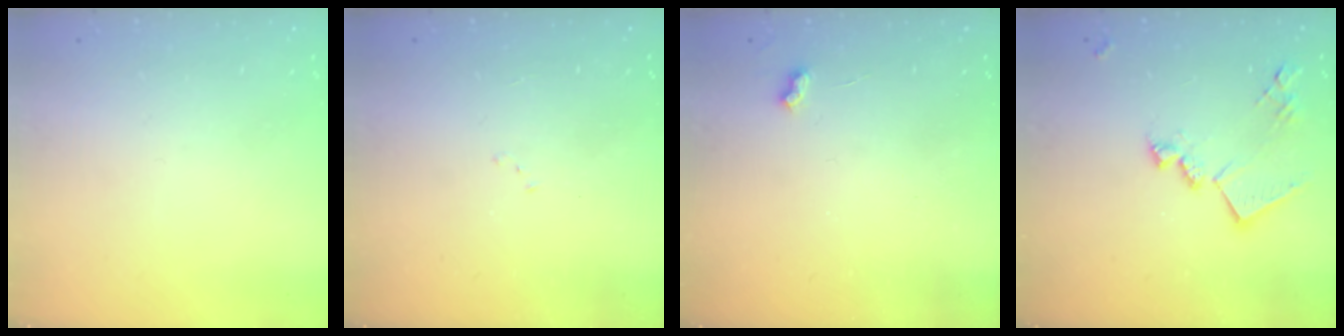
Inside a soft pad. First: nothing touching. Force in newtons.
{"total": 5.5, "press": 5.5, "slide": 0.7}
{"total": 3.7, "press": 3.6, "slide": 0.4}
{"total": 14.8, "press": 14.8, "slide": 0.5}